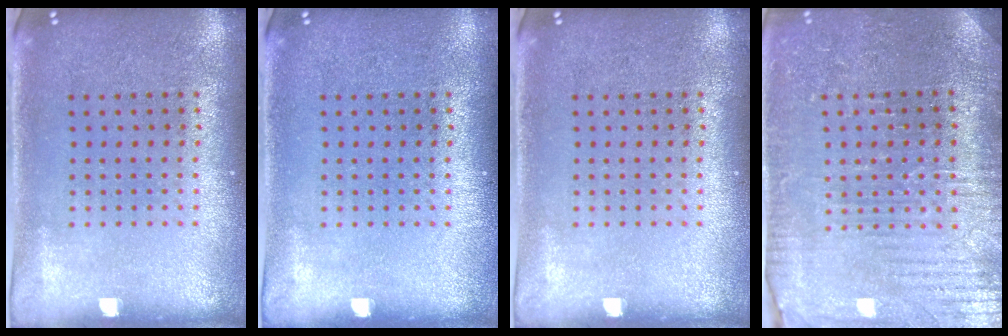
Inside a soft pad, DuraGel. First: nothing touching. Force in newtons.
{"total": 0.0}
{"total": 0.0}
{"total": 3.7, "press": 3.6, "slide": 0.9}